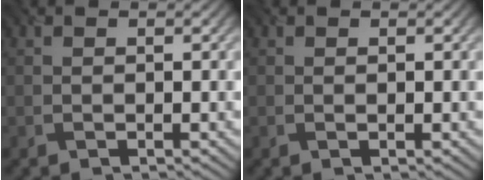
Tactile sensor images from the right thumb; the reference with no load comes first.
{"total": 0.0}